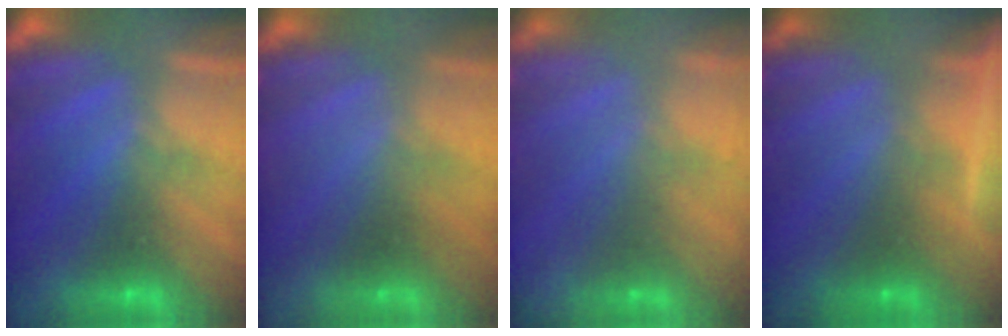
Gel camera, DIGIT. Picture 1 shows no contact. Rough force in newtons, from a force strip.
{"total": 2.2}
{"total": 9.0}
{"total": 7.4}